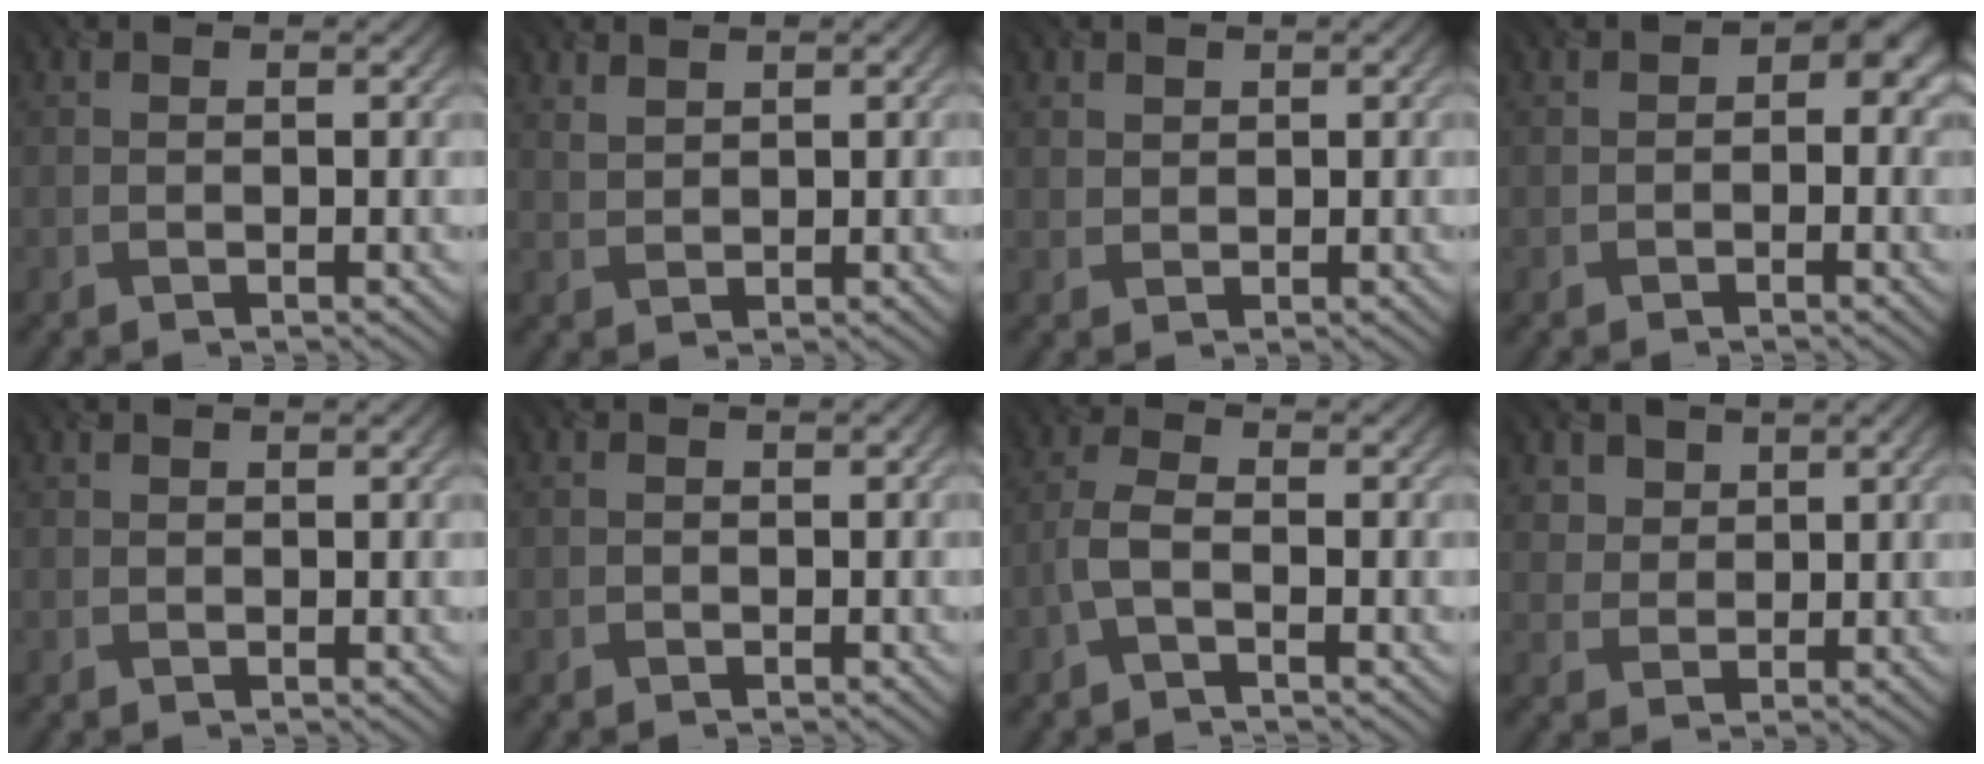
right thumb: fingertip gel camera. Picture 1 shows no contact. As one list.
[{"total": 1.5, "force": [1.3, 0.6, 0.7], "torque": [-0.024, -0.002, 0.032]}, {"total": 1.3, "force": [0.7, 1.0, 0.3], "torque": [-0.012, -0.005, 0.016]}, {"total": 3.3, "force": [0.2, 2.3, 2.3], "torque": [-0.025, -0.003, -0.006]}, {"total": 0.0}, {"total": 0.8, "force": [-0.5, 0.6, 0.4], "torque": [-0.006, -0.002, -0.009]}, {"total": 3.0, "force": [-1.4, 0.9, 2.4], "torque": [-0.064, 0.006, -0.040]}, {"total": 3.6, "force": [2.1, 2.6, 1.3], "torque": [-0.039, -0.009, 0.051]}]